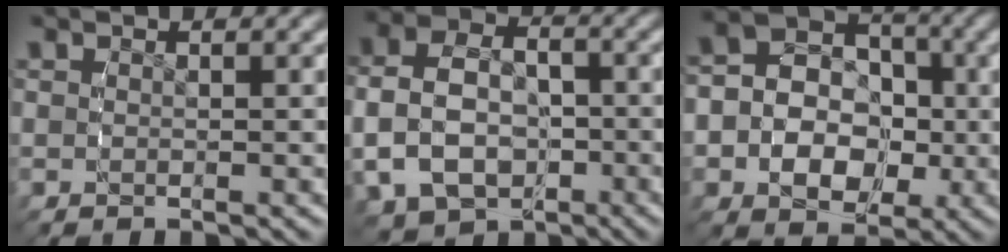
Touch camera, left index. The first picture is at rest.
{"total": 9.3, "force": [-2.0, 7.6, 5.0], "torque": [-0.103, -0.035, -0.028]}
{"total": 11.9, "force": [-0.9, 10.1, 6.3], "torque": [-0.128, -0.019, -0.025]}